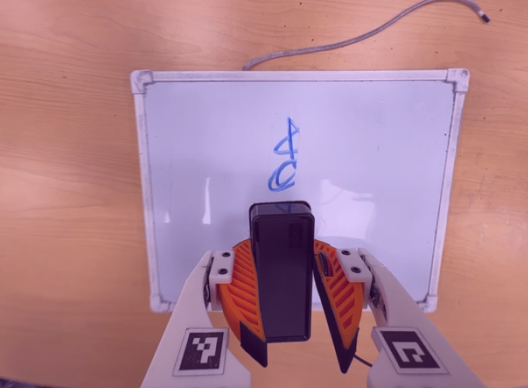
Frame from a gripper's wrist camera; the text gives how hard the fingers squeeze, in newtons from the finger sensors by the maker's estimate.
{"total": 9.3, "left": 9.3, "right": 9.3}